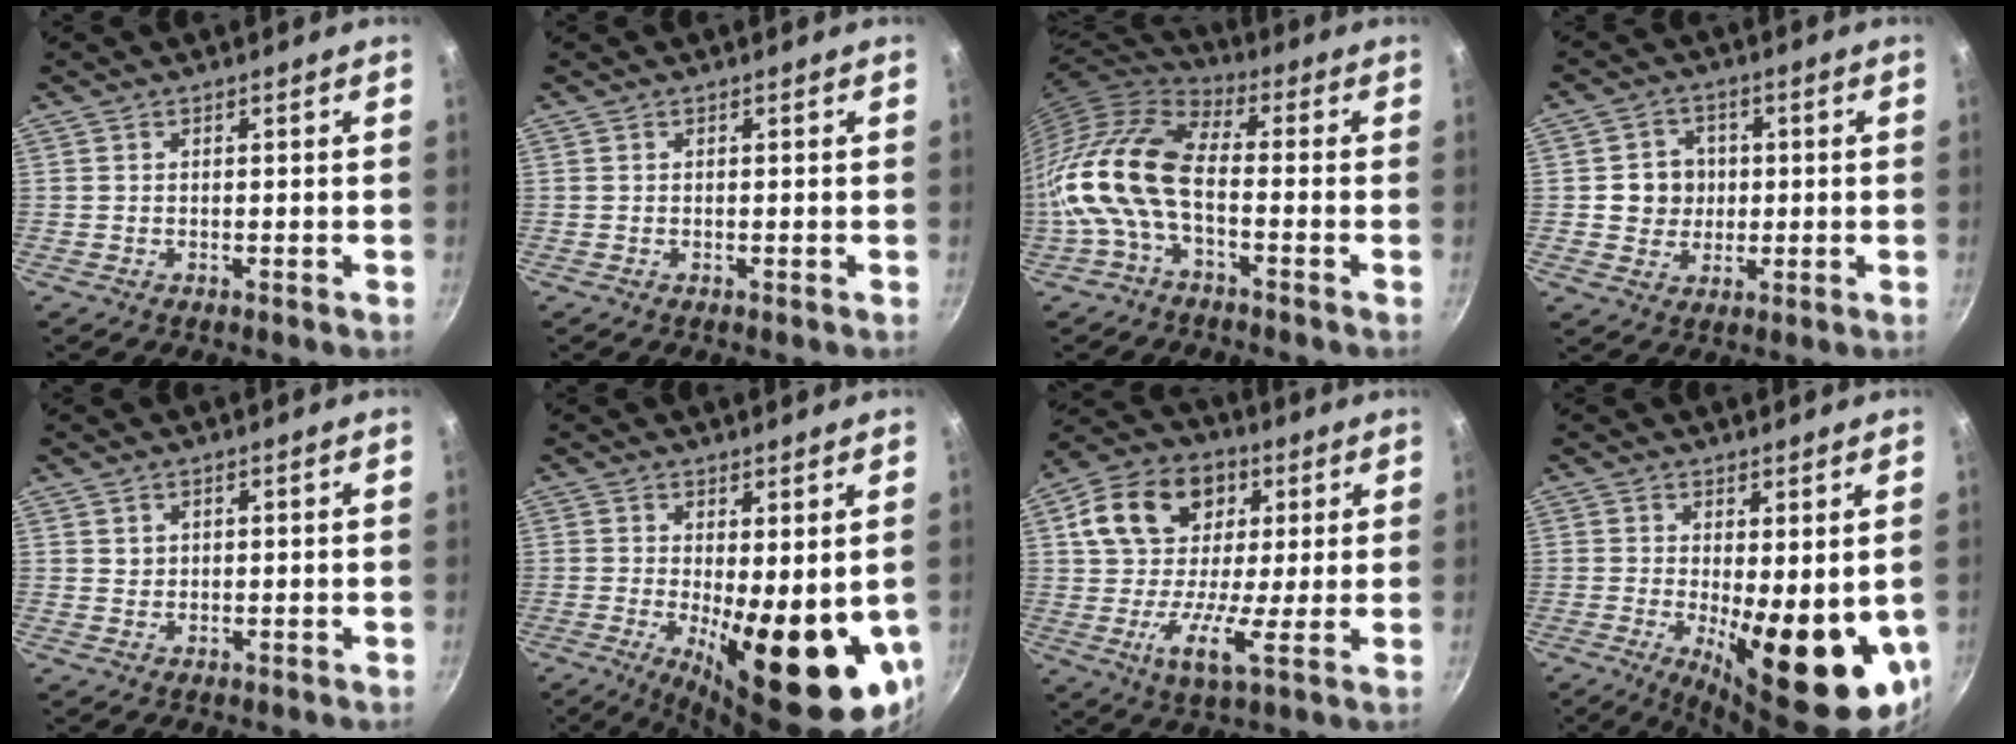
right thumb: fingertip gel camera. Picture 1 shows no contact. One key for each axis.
{"total": 0.0}
{"total": 15.0, "fx": -3.3, "fy": 7.5, "fz": 12.6, "tx": -0.251, "ty": 0.035, "tz": -0.085}
{"total": 6.6, "fx": 0.3, "fy": 6.2, "fz": 2.3, "tx": 0.000, "ty": 0.006, "tz": 0.003}
{"total": 1.0, "fx": 0.5, "fy": 0.8, "fz": 0.2, "tx": 0.002, "ty": 0.001, "tz": 0.009}
{"total": 17.1, "fx": -2.0, "fy": 6.0, "fz": 15.8, "tx": -0.194, "ty": -0.031, "tz": -0.013}
{"total": 16.3, "fx": 3.8, "fy": 10.9, "fz": 11.5, "tx": -0.183, "ty": 0.009, "tz": 0.042}
{"total": 15.9, "fx": -1.6, "fy": 5.7, "fz": 14.7, "tx": -0.174, "ty": -0.028, "tz": -0.008}